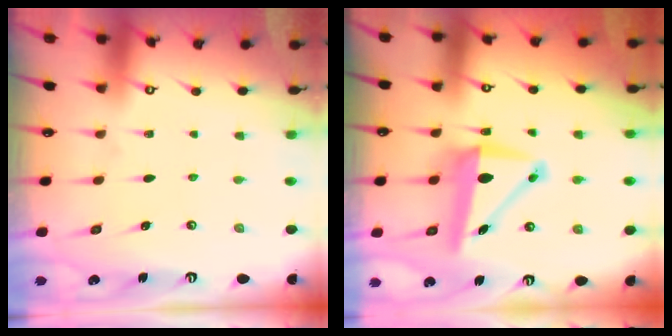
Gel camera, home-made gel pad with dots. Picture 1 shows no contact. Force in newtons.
{"total": 9.8, "press": 9.6, "slide": 1.7}